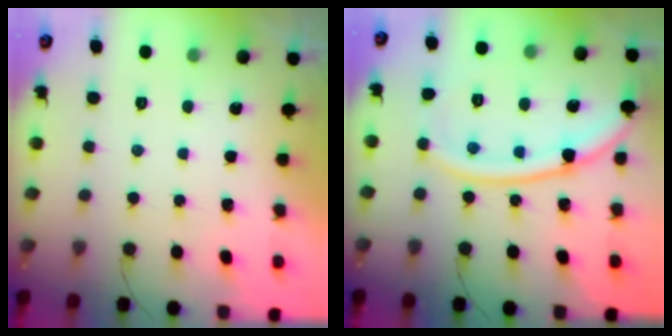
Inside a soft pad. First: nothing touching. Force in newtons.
{"total": 14.8, "press": 14.7, "slide": 1.4}